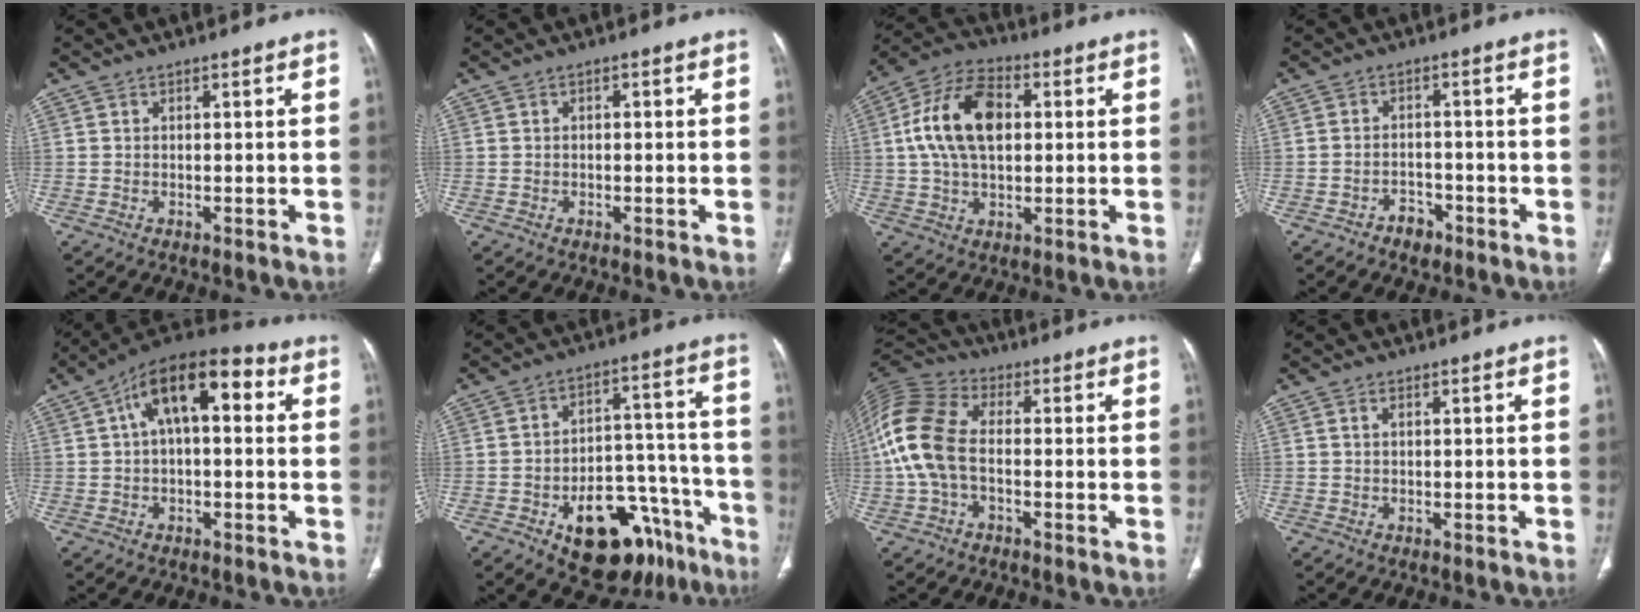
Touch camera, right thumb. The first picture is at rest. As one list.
[{"total": 1.0, "force": [0.1, 0.6, 0.8], "torque": [-0.010, 0.003, -0.001]}, {"total": 15.0, "force": [2.2, 9.0, 11.8], "torque": [-0.212, 0.021, 0.035]}, {"total": 3.4, "force": [-2.3, 2.3, 1.1], "torque": [-0.011, 0.021, -0.031]}, {"total": 14.5, "force": [3.5, 6.9, 12.3], "torque": [-0.188, 0.037, 0.048]}, {"total": 20.0, "force": [-11.2, 11.2, 12.2], "torque": [-0.111, 0.092, -0.153]}, {"total": 13.7, "force": [-1.0, 8.4, 10.8], "torque": [-0.247, 0.032, -0.026]}, {"total": 0.8, "force": [0.3, 0.4, 0.6], "torque": [-0.014, 0.005, 0.006]}]